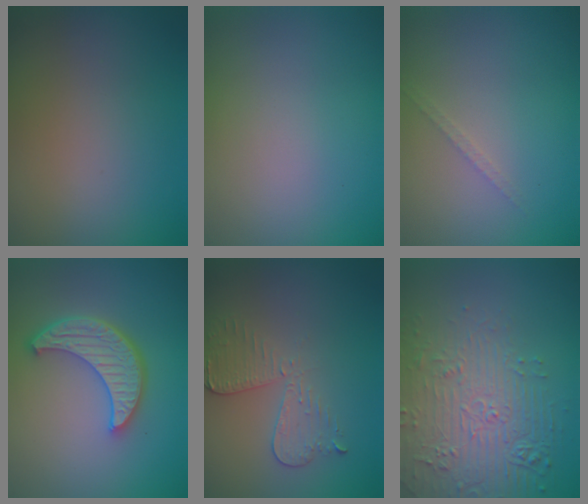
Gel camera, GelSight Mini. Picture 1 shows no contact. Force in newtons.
{"total": 0.0}
{"total": 0.8, "press": 0.8, "slide": 0.0}
{"total": 5.4, "press": 4.3, "slide": 3.2}
{"total": 3.0, "press": 2.7, "slide": 1.2}
{"total": 4.8, "press": 4.4, "slide": 1.9}